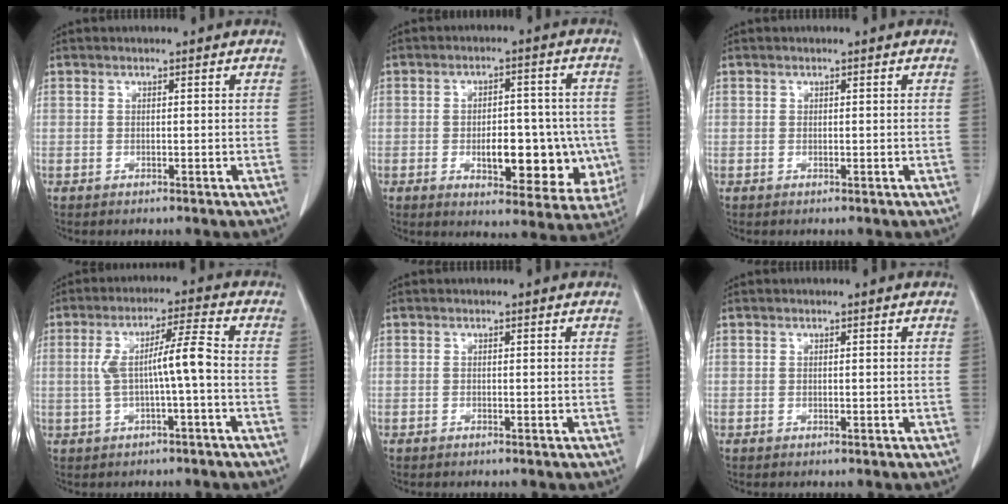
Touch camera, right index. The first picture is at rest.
{"total": 12.9, "force": [-2.7, 6.1, 11.1], "torque": [-0.129, 0.014, -0.020]}
{"total": 0.0}
{"total": 6.7, "force": [-0.7, 0.1, 6.7], "torque": [-0.126, 0.022, -0.009]}
{"total": 0.0}
{"total": 0.0}